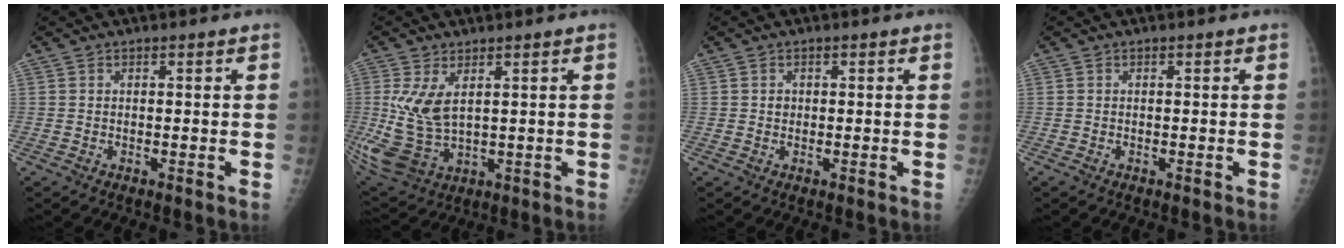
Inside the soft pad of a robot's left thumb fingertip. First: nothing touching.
{"total": 10.1, "force": [2.0, 5.7, 8.0], "torque": [-0.172, -0.018, 0.059]}
{"total": 0.8, "force": [0.0, 0.7, 0.1], "torque": [0.002, 0.002, 0.000]}
{"total": 0.0}